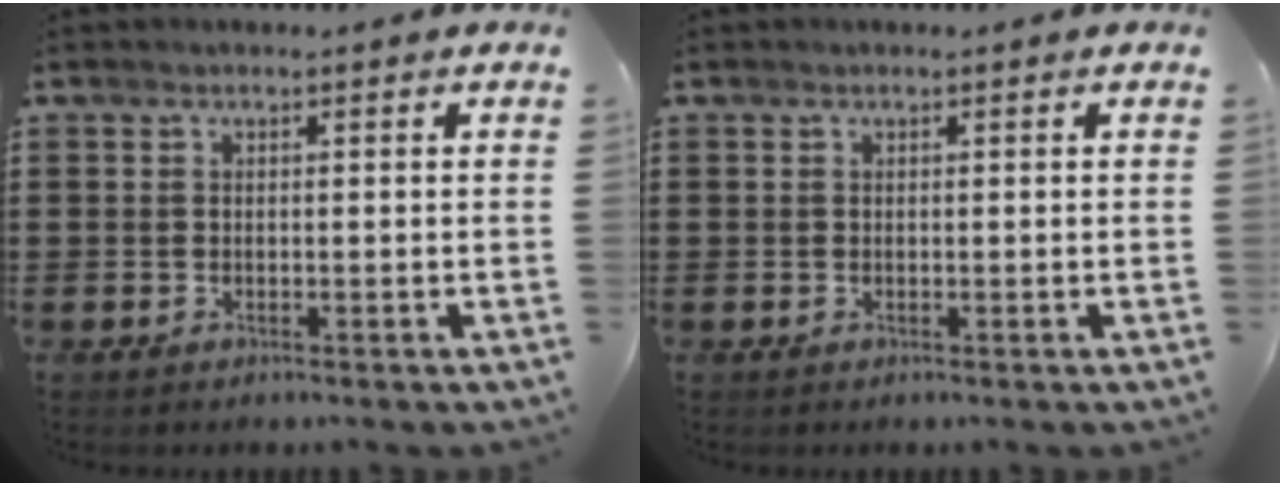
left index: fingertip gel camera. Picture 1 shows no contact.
{"total": 0.0}